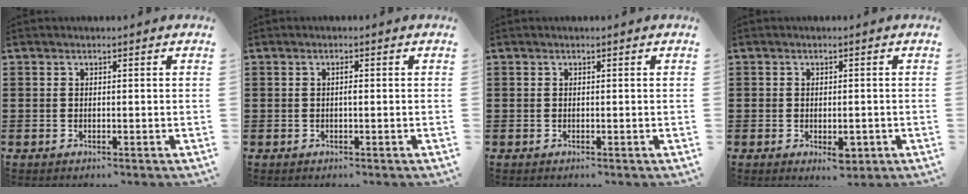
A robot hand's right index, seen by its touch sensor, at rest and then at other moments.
{"total": 0.9, "force": [-0.1, 0.1, 0.9], "torque": [-0.016, -0.004, -0.001]}
{"total": 0.0}
{"total": 2.9, "force": [-1.1, 1.6, 2.2], "torque": [-0.038, 0.001, -0.020]}